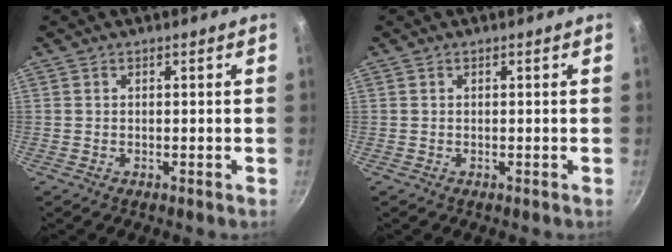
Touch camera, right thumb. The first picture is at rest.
{"total": 0.0}